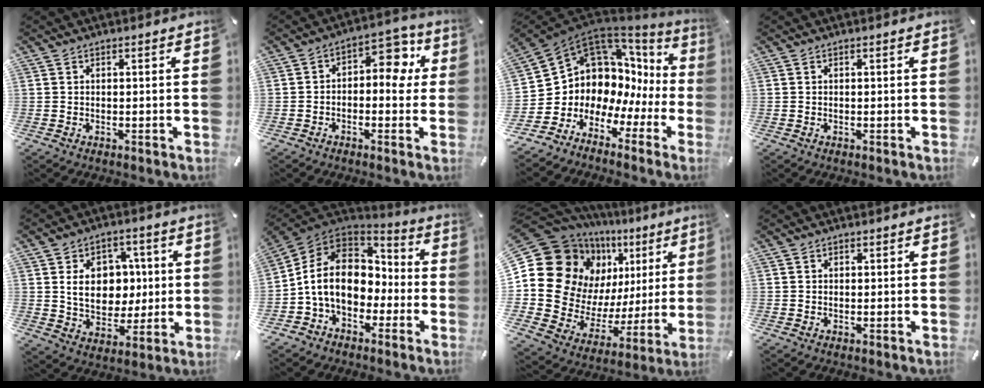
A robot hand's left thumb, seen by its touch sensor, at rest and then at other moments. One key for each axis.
{"total": 7.8, "fx": 1.2, "fy": 4.9, "fz": 5.9, "tx": -0.075, "ty": -0.008, "tz": 0.013}
{"total": 8.2, "fx": 4.1, "fy": 7.0, "fz": 1.3, "tx": -0.050, "ty": -0.081, "tz": 0.090}
{"total": 0.0}
{"total": 12.2, "fx": 1.9, "fy": 10.1, "fz": 6.5, "tx": -0.108, "ty": 0.005, "tz": 0.039}
{"total": 13.3, "fx": -1.4, "fy": 10.9, "fz": 7.6, "tx": -0.168, "ty": 0.013, "tz": -0.024}
{"total": 20.4, "fx": 8.9, "fy": 15.8, "fz": 9.2, "tx": -0.154, "ty": -0.079, "tz": 0.183}
{"total": 1.0, "fx": 0.2, "fy": 1.0, "fz": 0.1, "tx": -0.001, "ty": 0.006, "tz": 0.003}